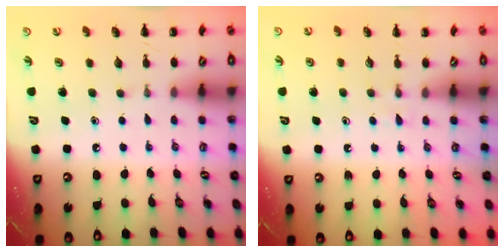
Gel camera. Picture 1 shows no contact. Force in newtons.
{"total": 2.1, "press": 1.8, "slide": 0.9}